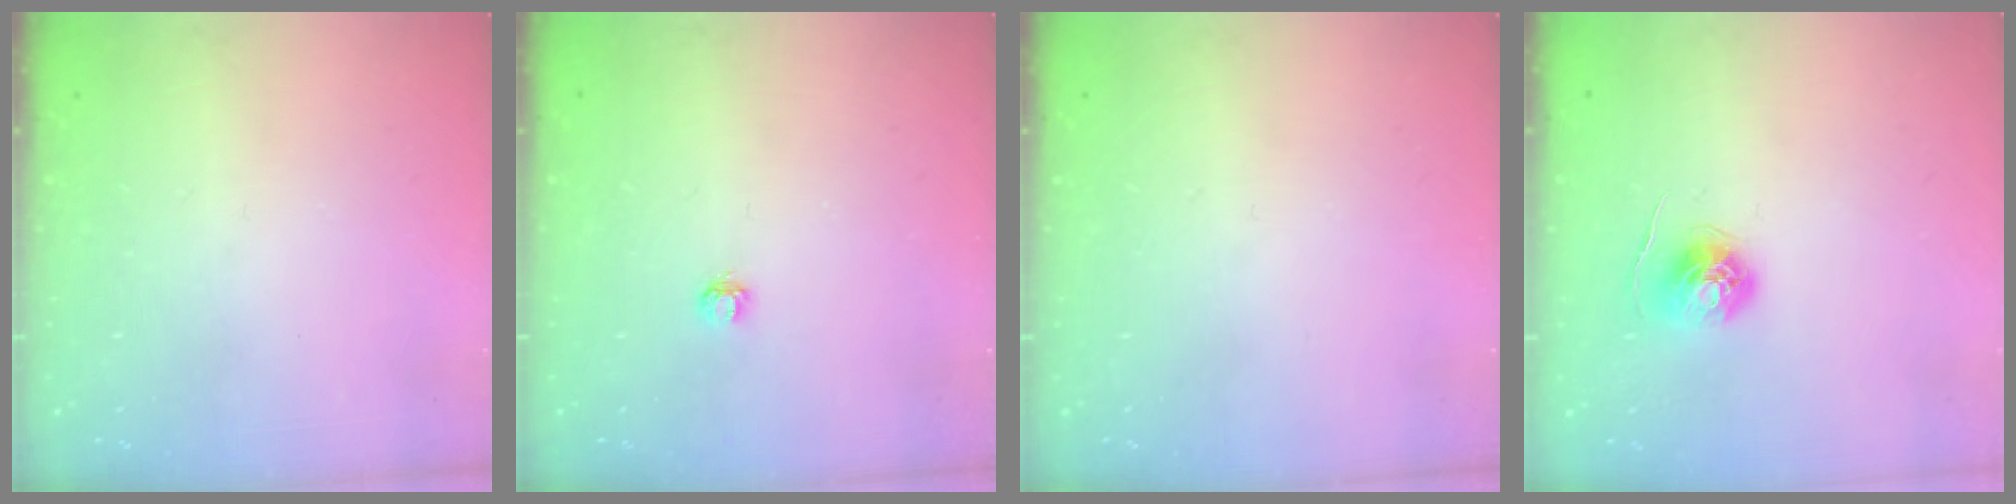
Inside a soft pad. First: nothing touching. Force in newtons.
{"total": 3.2, "press": 3.2, "slide": 0.3}
{"total": 0.0}
{"total": 5.7, "press": 5.7, "slide": 0.5}